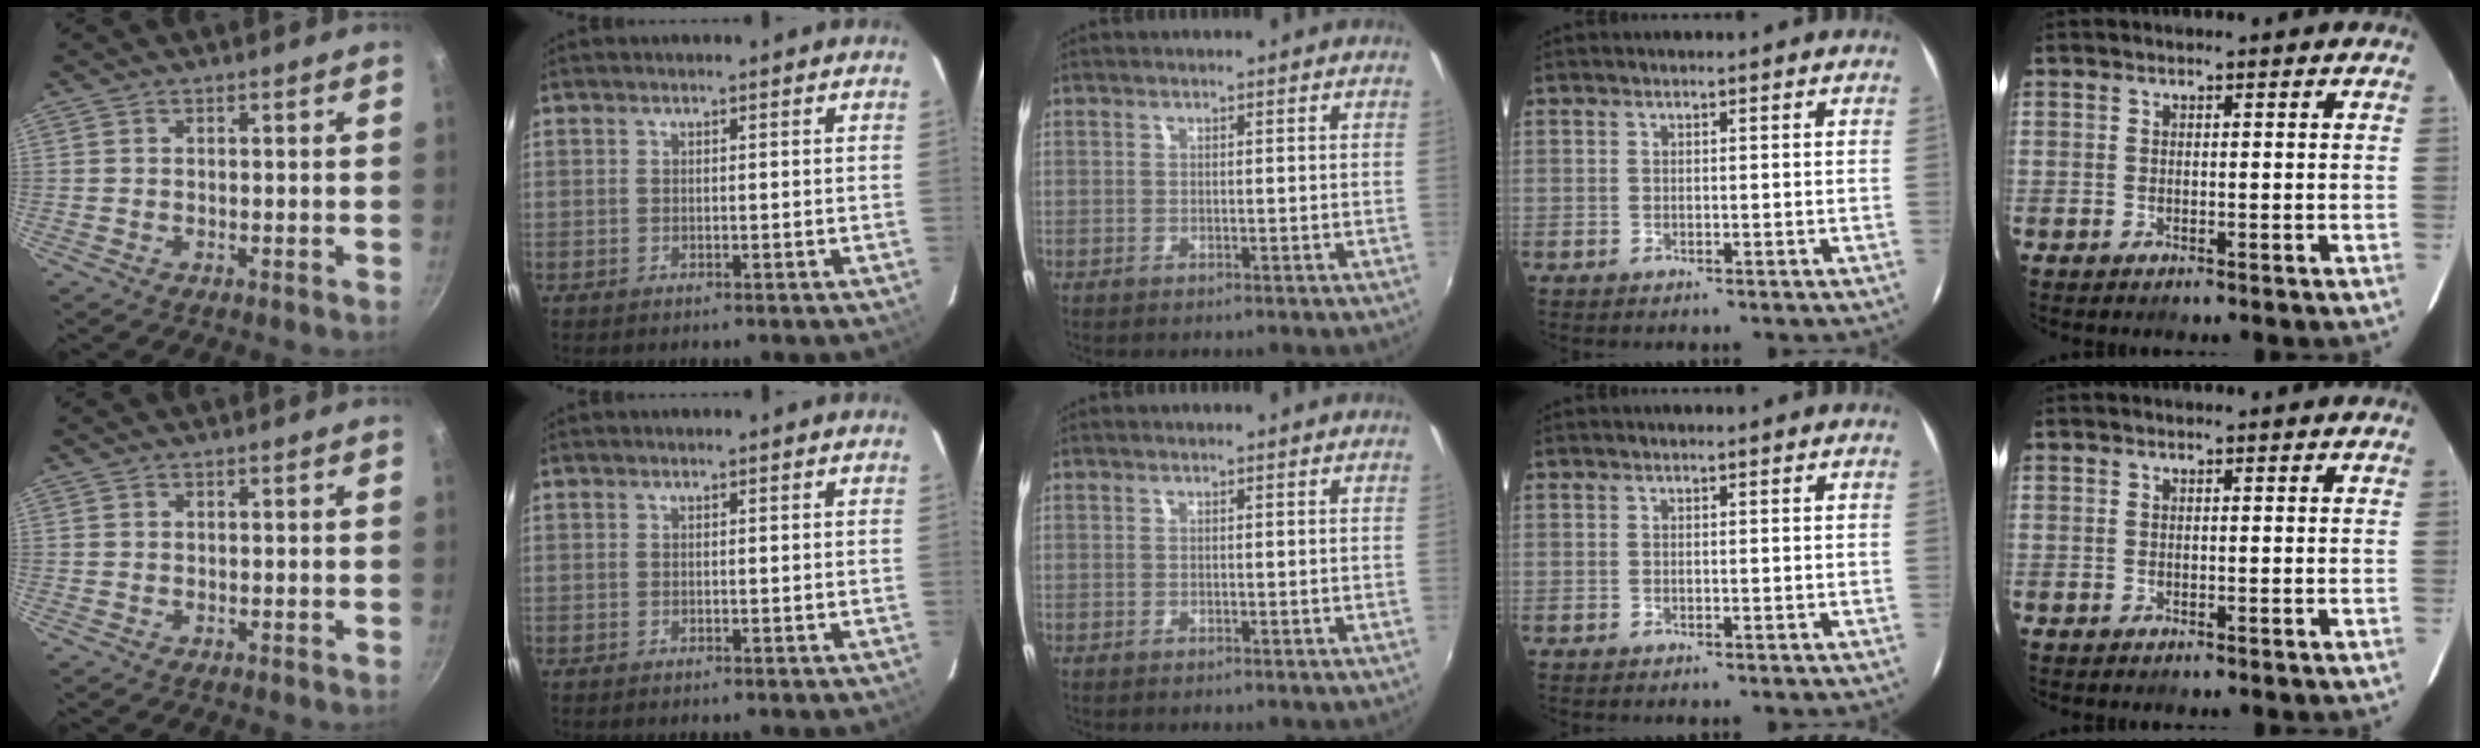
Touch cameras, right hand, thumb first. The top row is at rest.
{}